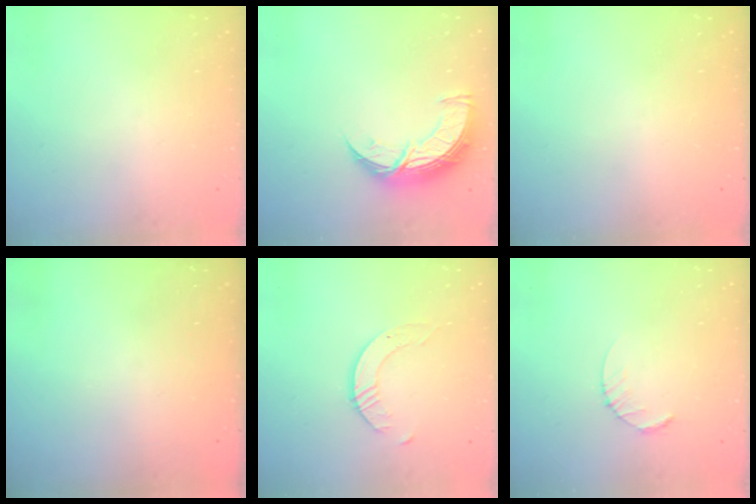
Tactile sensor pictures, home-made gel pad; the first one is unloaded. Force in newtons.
{"total": 10.7, "press": 10.6, "slide": 0.8}
{"total": 0.0}
{"total": 0.0}
{"total": 2.6, "press": 2.6, "slide": 0.3}
{"total": 2.6, "press": 2.6, "slide": 0.4}